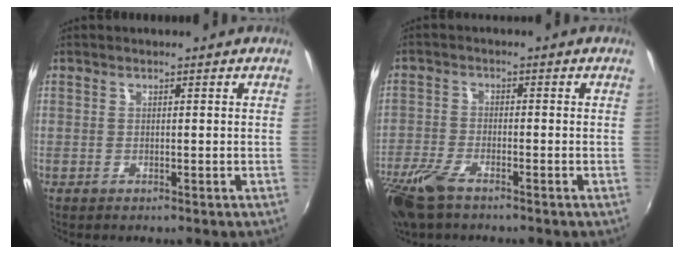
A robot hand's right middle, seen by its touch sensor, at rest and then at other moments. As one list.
[{"total": 7.1, "force": [-4.9, 2.3, 4.6], "torque": [-0.121, -0.022, -0.099]}]